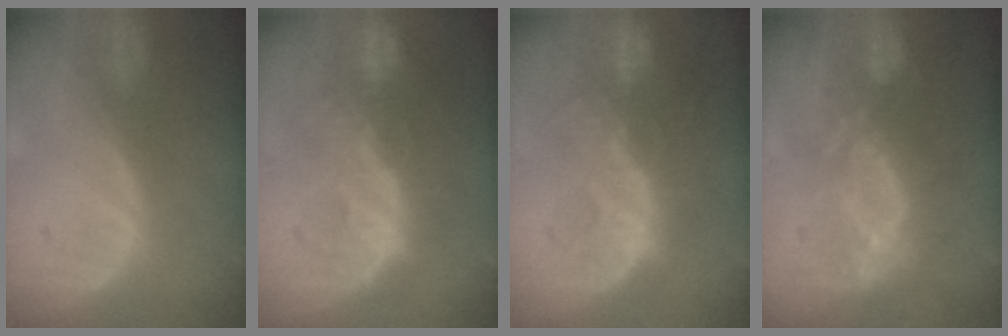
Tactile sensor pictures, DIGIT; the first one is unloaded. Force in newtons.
{"total": 10.8, "press": 9.9, "slide": 4.2}
{"total": 11.1, "press": 9.6, "slide": 5.6}
{"total": 9.4, "press": 8.5, "slide": 4.1}